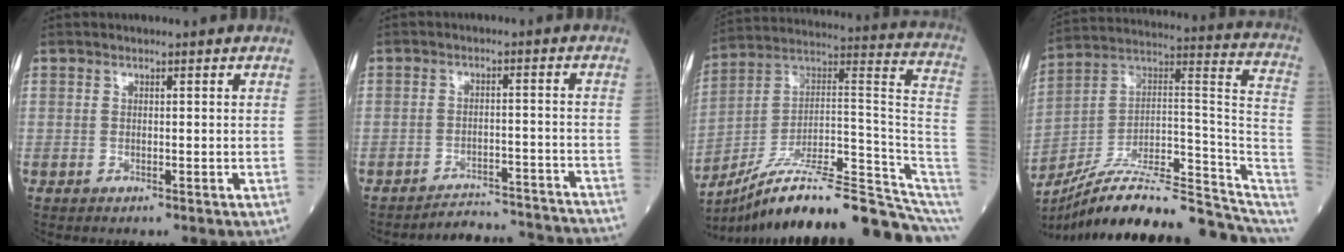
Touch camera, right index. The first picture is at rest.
{"total": 12.8, "force": [-12.7, 0.6, 0.8], "torque": [0.009, 0.020, -0.158]}
{"total": 24.2, "force": [-19.0, 2.2, 15.0], "torque": [-0.144, 0.057, -0.292]}
{"total": 23.2, "force": [-19.8, 4.1, 11.4], "torque": [-0.127, 0.050, -0.306]}